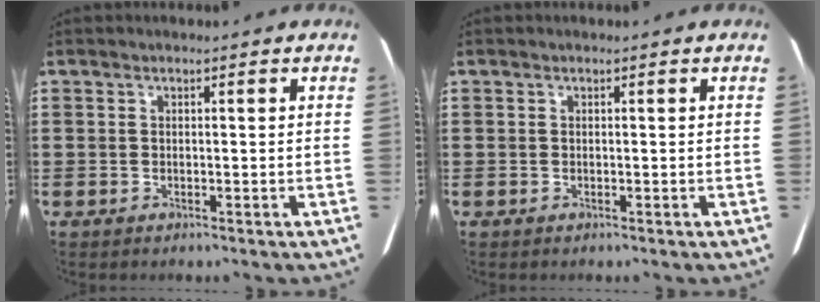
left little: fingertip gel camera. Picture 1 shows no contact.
{"total": 0.0}